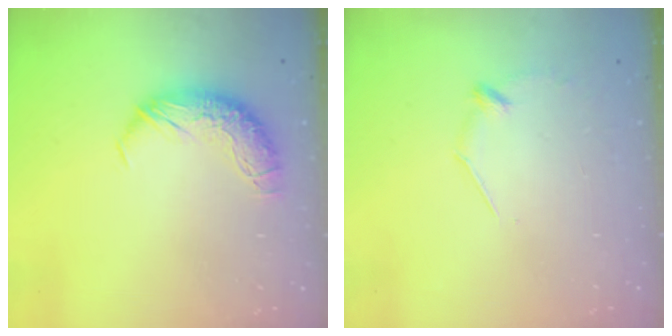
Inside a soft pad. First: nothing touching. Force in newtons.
{"total": 6.7, "press": 6.6, "slide": 0.9}